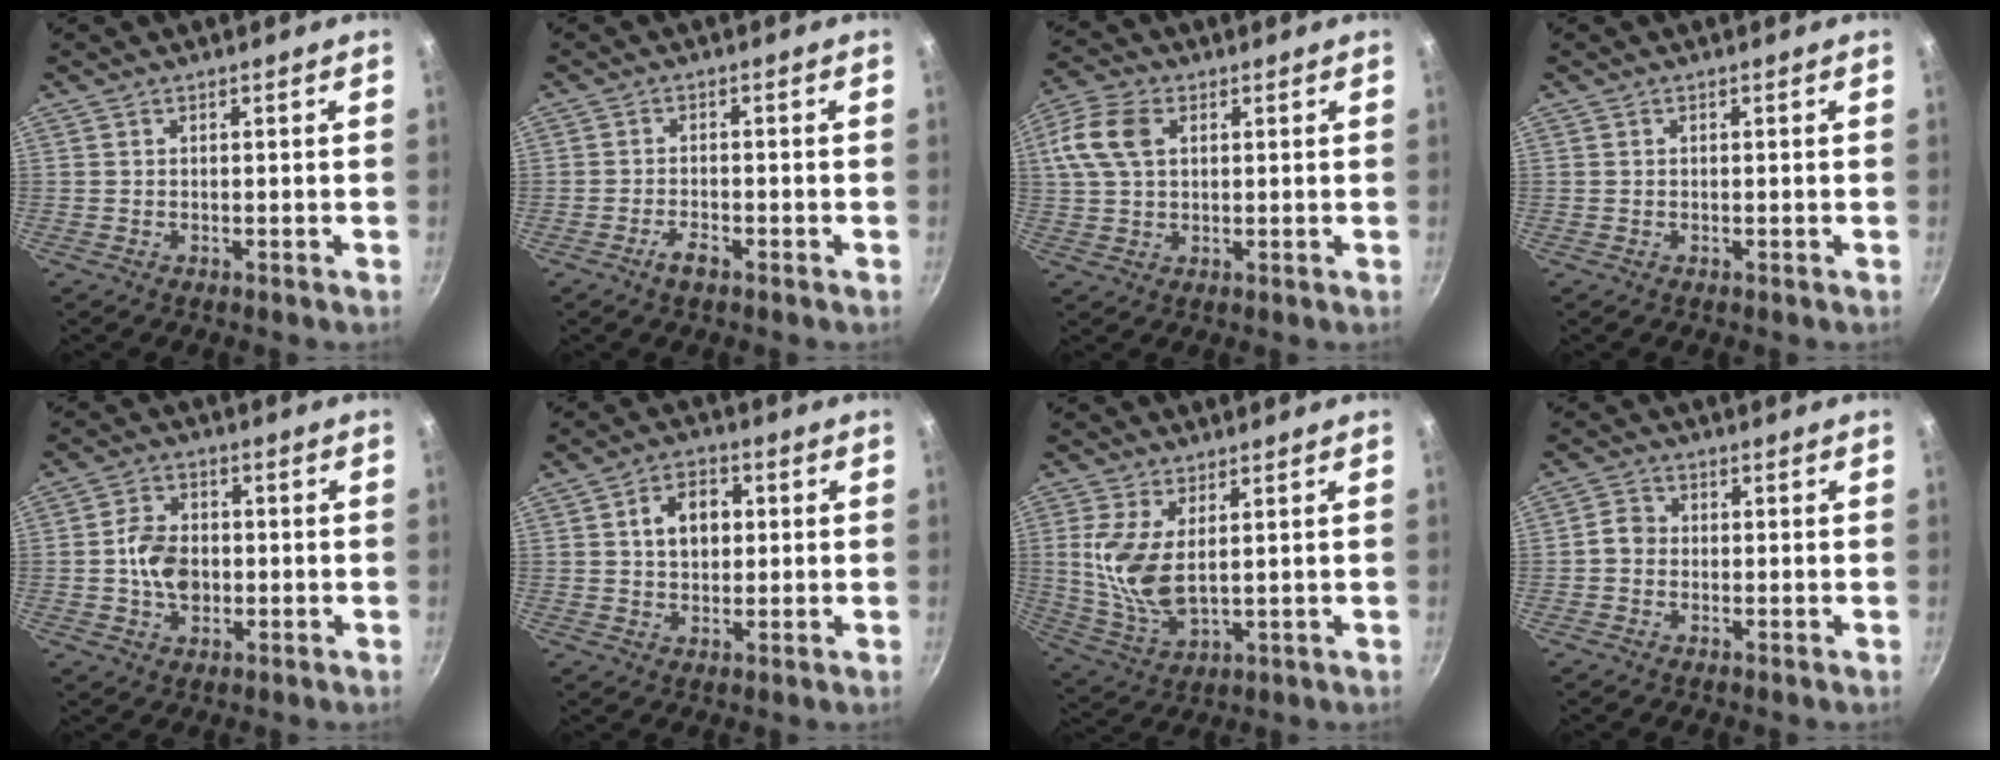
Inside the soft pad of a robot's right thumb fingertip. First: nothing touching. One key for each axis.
{"total": 2.9, "fx": -1.8, "fy": 1.0, "fz": 2.0, "tx": -0.036, "ty": 0.015, "tz": -0.035}
{"total": 10.0, "fx": 2.7, "fy": 6.6, "fz": 7.1, "tx": -0.144, "ty": 0.014, "tz": 0.042}
{"total": 0.0}
{"total": 8.1, "fx": -0.7, "fy": 6.0, "fz": 5.4, "tx": -0.078, "ty": 0.013, "tz": -0.017}
{"total": 7.8, "fx": 1.4, "fy": 5.5, "fz": 5.3, "tx": -0.060, "ty": 0.010, "tz": 0.019}
{"total": 10.4, "fx": 2.2, "fy": 5.1, "fz": 8.7, "tx": -0.177, "ty": -0.019, "tz": 0.054}
{"total": 3.1, "fx": -0.5, "fy": 2.7, "fz": 1.4, "tx": -0.018, "ty": 0.012, "tz": -0.019}